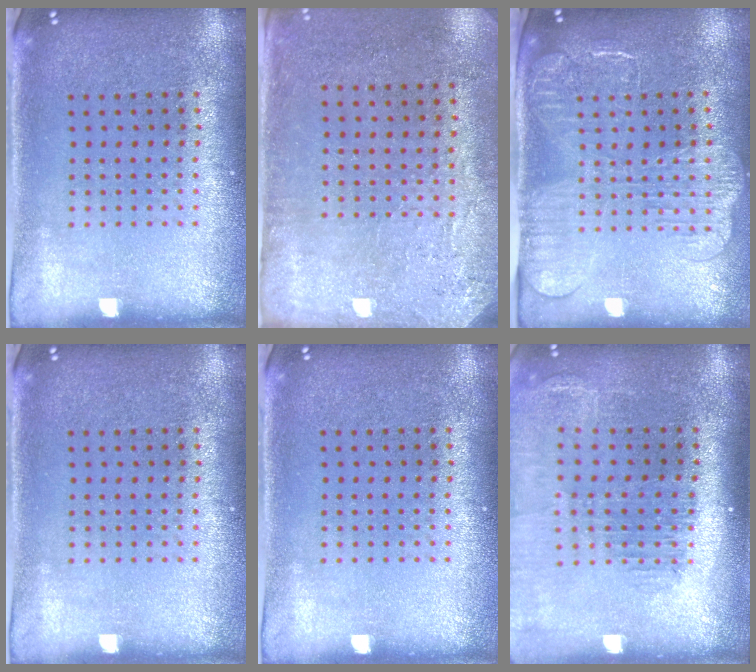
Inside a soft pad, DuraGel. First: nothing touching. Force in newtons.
{"total": 2.8, "press": 2.3, "slide": 1.6}
{"total": 2.3, "press": 2.0, "slide": 1.3}
{"total": 0.0}
{"total": 0.0}
{"total": 1.6, "press": 1.5, "slide": 0.6}